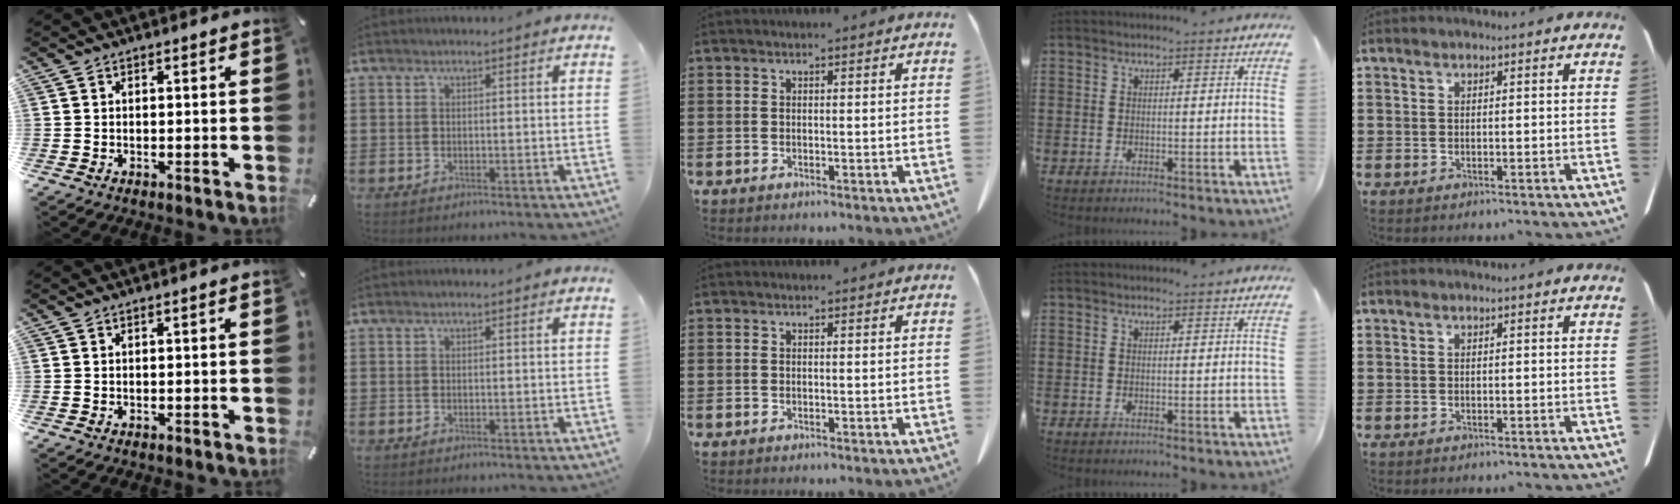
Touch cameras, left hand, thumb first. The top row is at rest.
{}